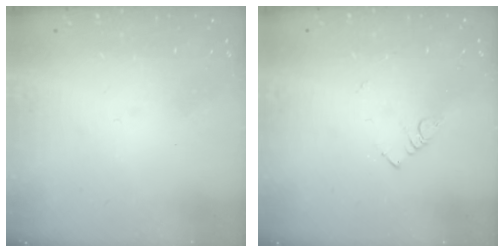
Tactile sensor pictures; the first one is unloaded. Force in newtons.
{"total": 3.0, "press": 2.9, "slide": 0.4}